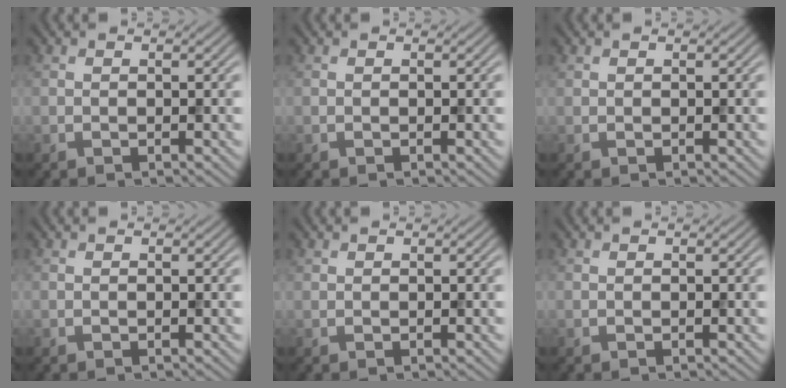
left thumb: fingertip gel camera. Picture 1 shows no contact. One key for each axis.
{"total": 0.0}
{"total": 0.0}
{"total": 0.0}
{"total": 0.0}
{"total": 0.0}